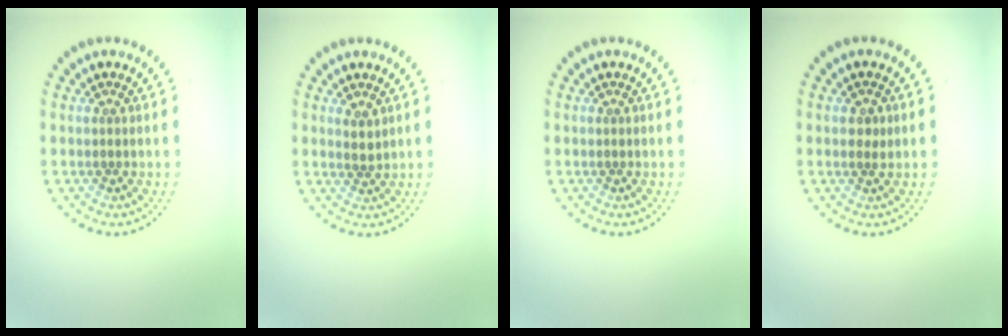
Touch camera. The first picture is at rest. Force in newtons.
{"total": 1.3, "press": 1.0, "slide": 0.8}
{"total": 0.0}
{"total": 1.3, "press": 1.3, "slide": 0.3}